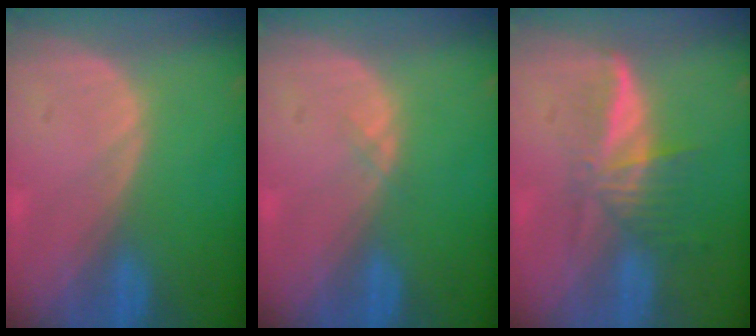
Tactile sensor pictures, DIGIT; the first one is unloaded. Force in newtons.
{"total": 0.6, "press": 0.5, "slide": 0.2}
{"total": 6.0, "press": 5.5, "slide": 2.4}